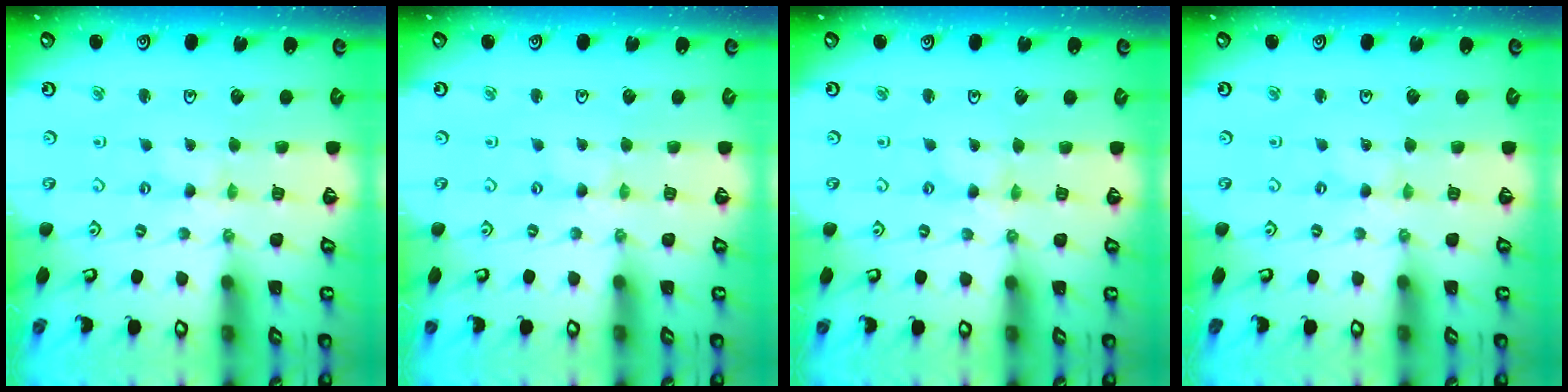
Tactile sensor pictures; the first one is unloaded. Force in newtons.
{"total": 0.0}
{"total": 0.0}
{"total": 0.0}